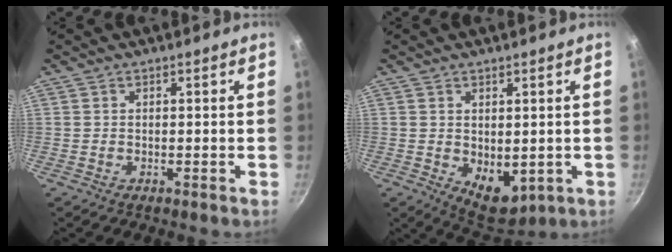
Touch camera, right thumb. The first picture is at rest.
{"total": 6.9, "force": [-0.2, 4.4, 5.4], "torque": [-0.055, -0.016, 0.015]}